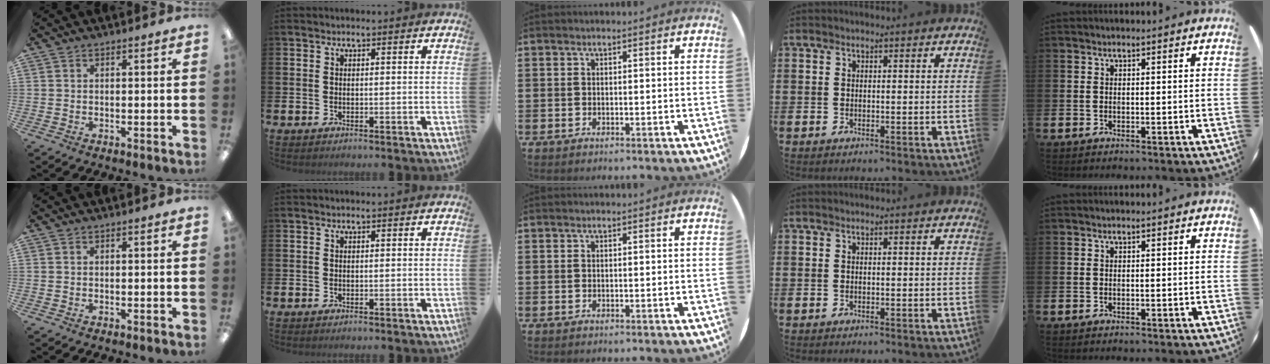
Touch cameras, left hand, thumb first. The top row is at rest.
{}